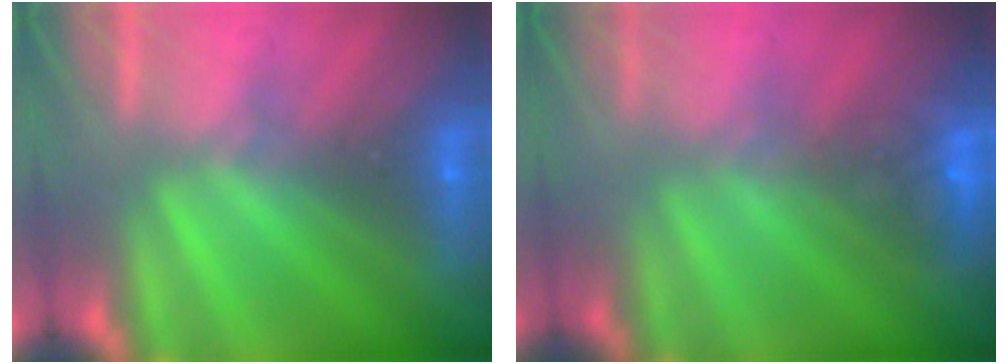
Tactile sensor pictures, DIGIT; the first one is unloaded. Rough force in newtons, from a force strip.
{"total": 4.6}